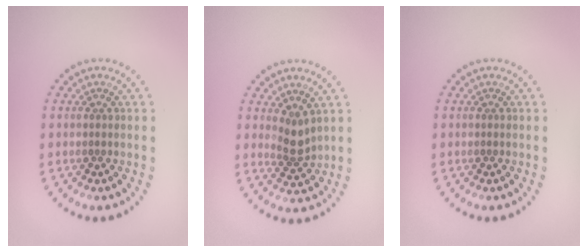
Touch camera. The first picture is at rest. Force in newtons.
{"total": 2.1, "press": 1.5, "slide": 1.5}
{"total": 0.0}